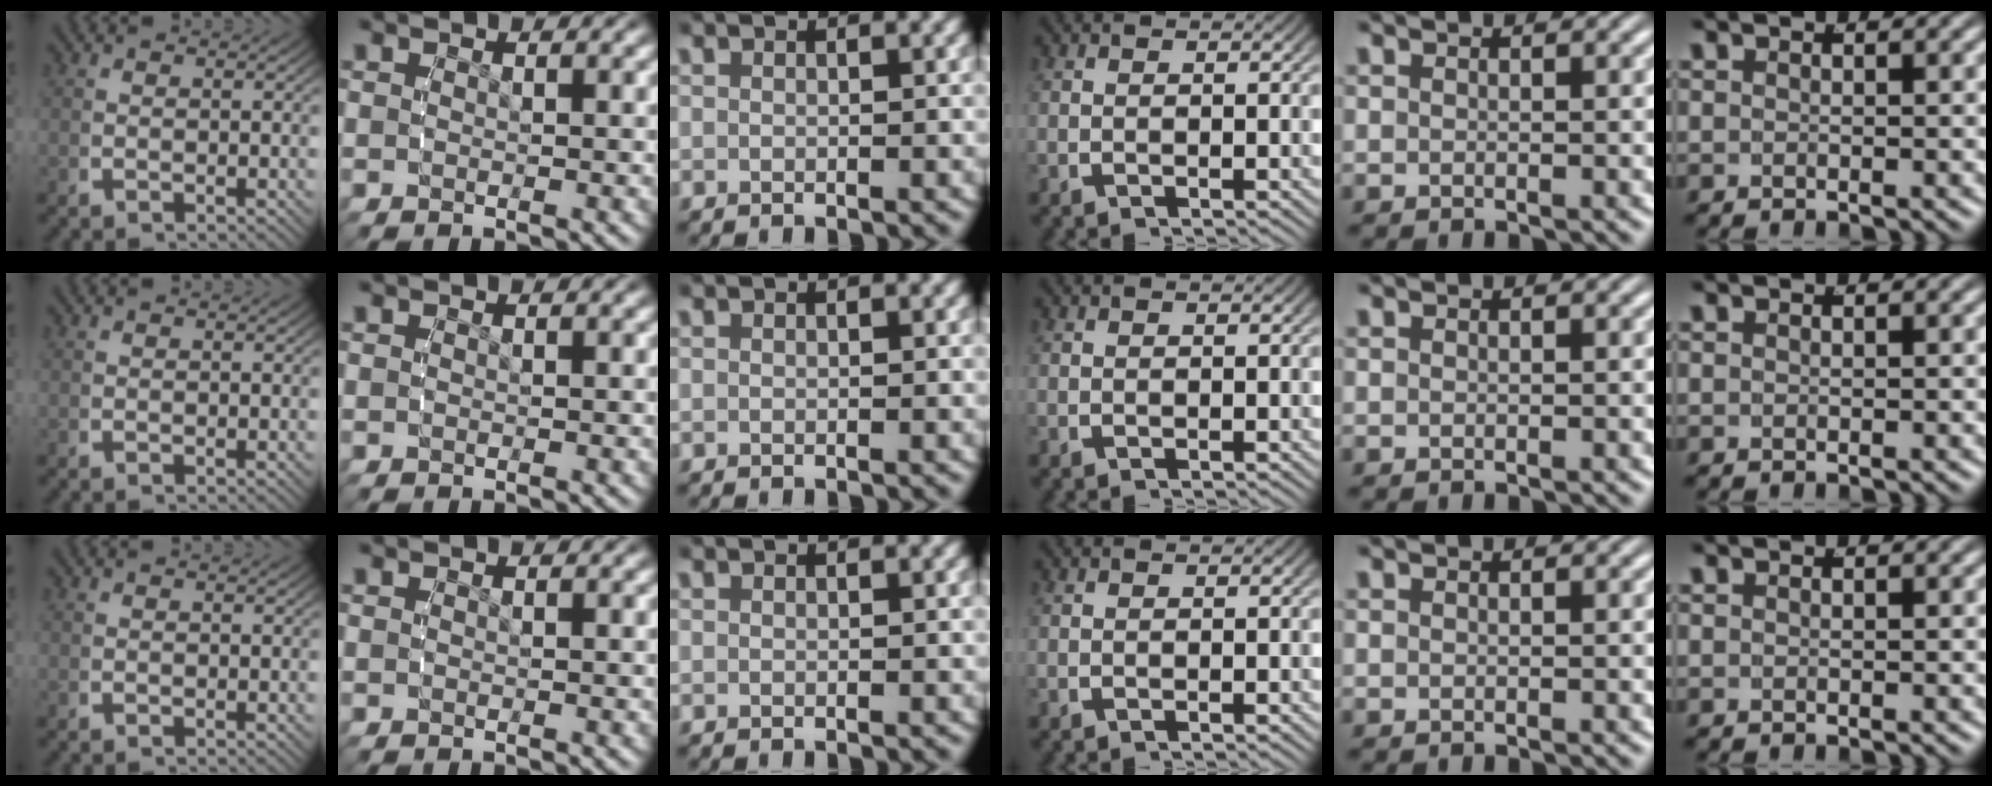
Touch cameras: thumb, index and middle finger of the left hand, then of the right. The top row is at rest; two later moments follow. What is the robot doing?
{"motion": "reach", "object": "toothpaste"}